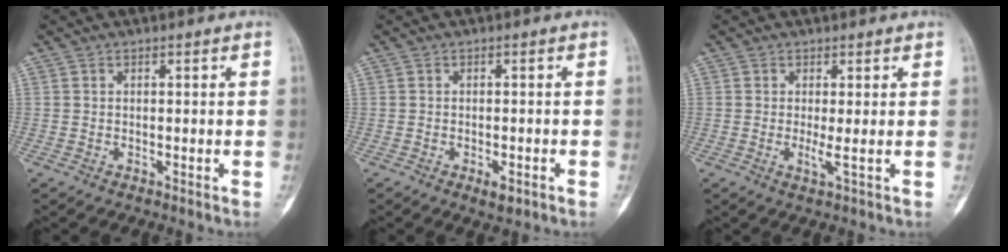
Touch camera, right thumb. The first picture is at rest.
{"total": 2.6, "force": [-1.4, 1.1, 2.0], "torque": [-0.030, 0.002, -0.018]}
{"total": 2.0, "force": [0.1, -0.1, 1.9], "torque": [-0.044, -0.007, -0.001]}